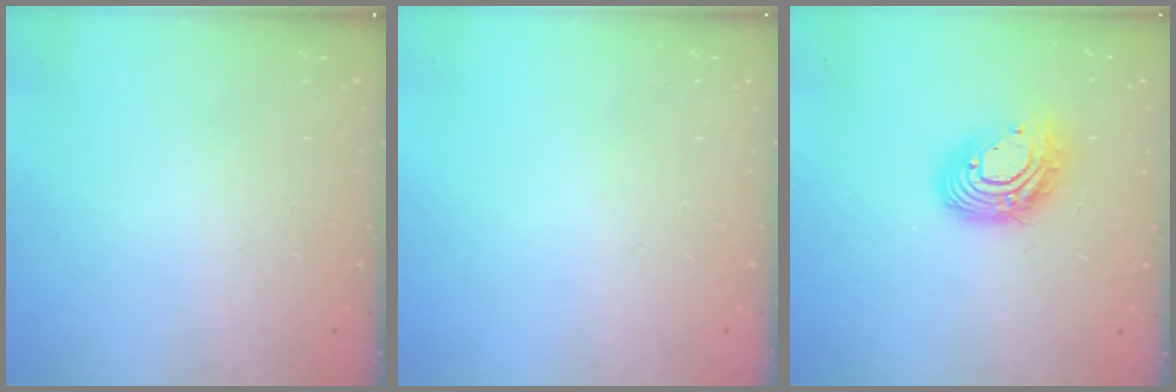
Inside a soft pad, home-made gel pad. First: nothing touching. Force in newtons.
{"total": 0.0}
{"total": 13.4, "press": 13.4, "slide": 1.3}